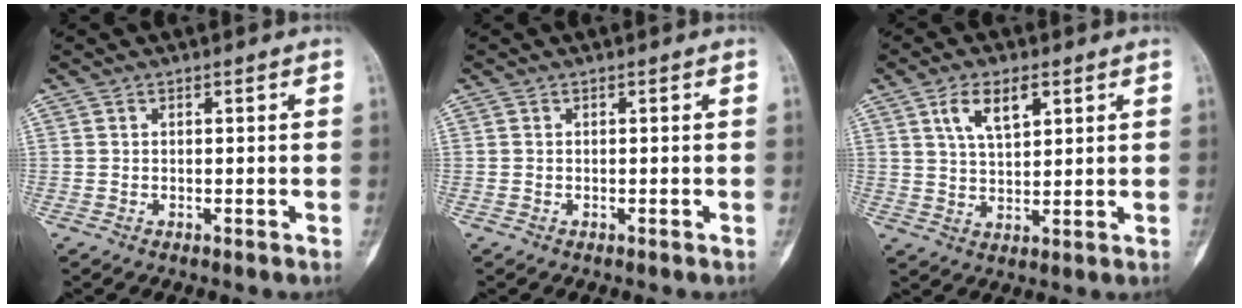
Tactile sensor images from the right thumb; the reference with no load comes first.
{"total": 0.0}
{"total": 7.4, "force": [3.5, 3.5, 5.4], "torque": [-0.089, -0.014, 0.068]}